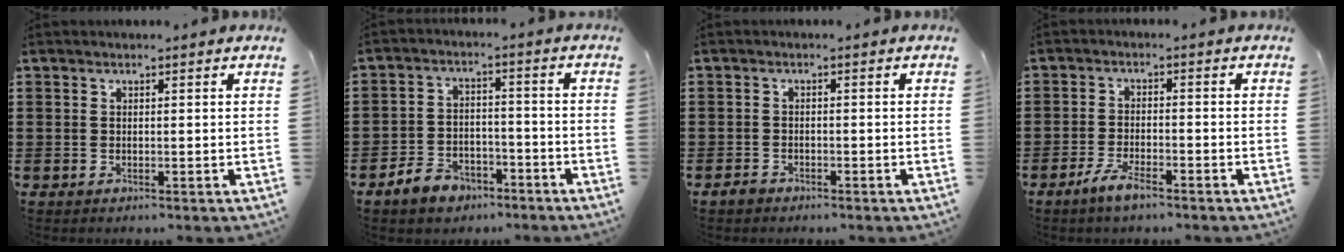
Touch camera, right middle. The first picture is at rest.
{"total": 5.3, "force": [-4.5, 2.4, 1.6], "torque": [-0.041, 0.013, -0.091]}
{"total": 1.7, "force": [-1.3, 0.9, 0.5], "torque": [-0.021, -0.001, -0.031]}
{"total": 4.2, "force": [-3.1, 1.1, 2.6], "torque": [-0.056, 0.002, -0.061]}